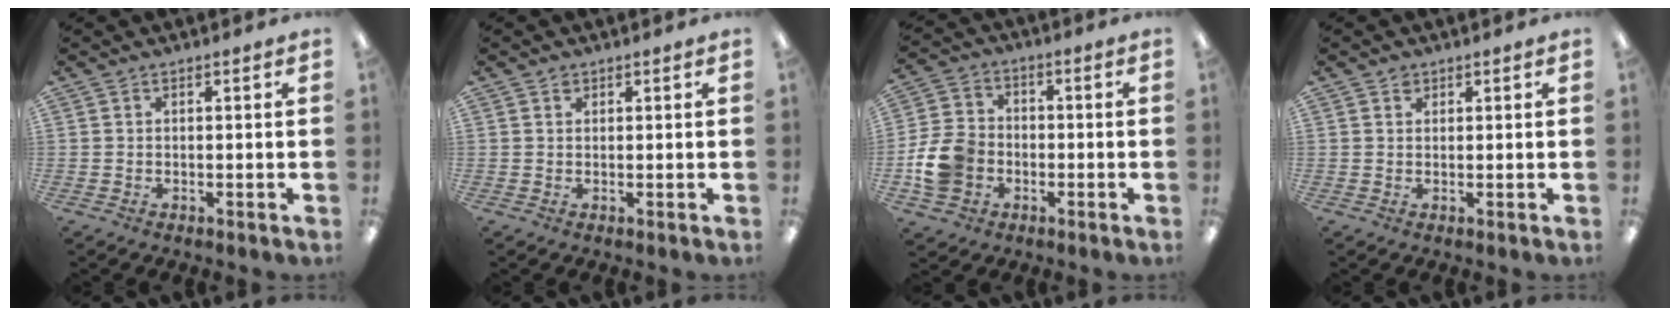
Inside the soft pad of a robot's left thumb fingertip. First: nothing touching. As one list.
[{"total": 0.8, "force": [0.6, 0.5, 0.3], "torque": [-0.007, 0.001, 0.011]}, {"total": 10.4, "force": [-2.5, 8.5, 5.4], "torque": [-0.123, 0.024, -0.045]}, {"total": 1.2, "force": [0.8, 0.9, 0.3], "torque": [-0.007, 0.002, 0.015]}]